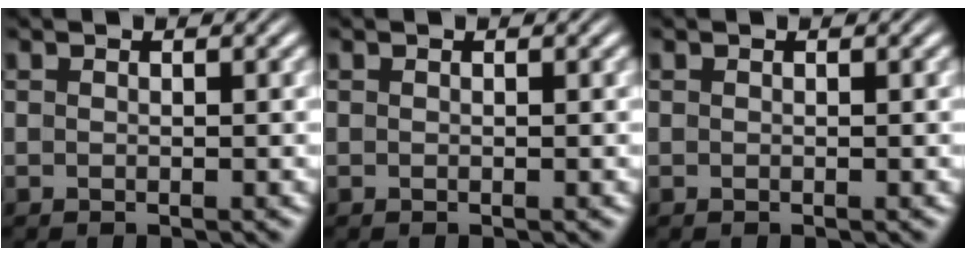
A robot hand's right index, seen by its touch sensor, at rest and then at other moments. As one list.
[{"total": 0.8, "force": [-0.2, -0.7, -0.3], "torque": [0.010, -0.009, 0.005]}, {"total": 0.0}]